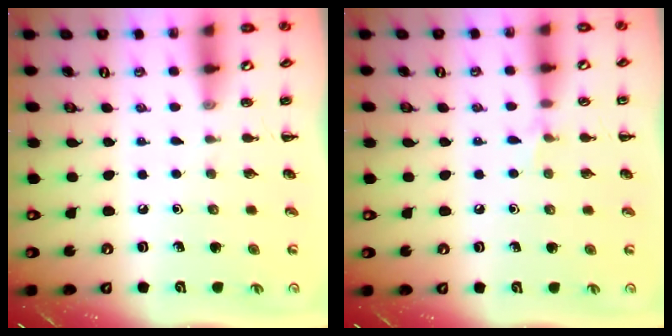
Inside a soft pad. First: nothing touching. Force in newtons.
{"total": 3.5, "press": 3.3, "slide": 1.3}